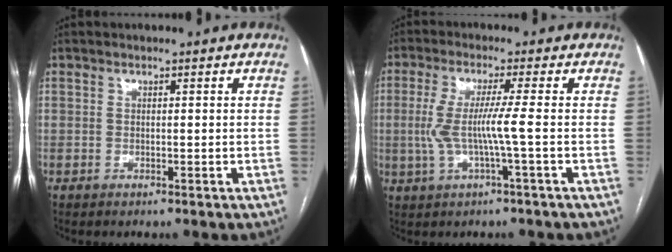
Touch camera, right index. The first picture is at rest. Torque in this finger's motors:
{"motor_torque": [1.21, -0.22, 0.69, 0.16]}